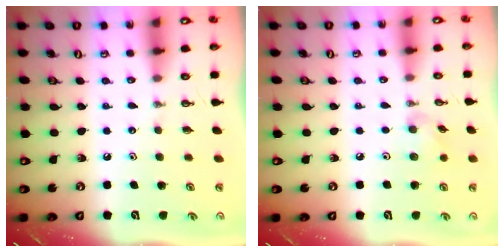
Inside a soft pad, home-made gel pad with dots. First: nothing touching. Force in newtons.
{"total": 5.3, "press": 5.3, "slide": 0.6}